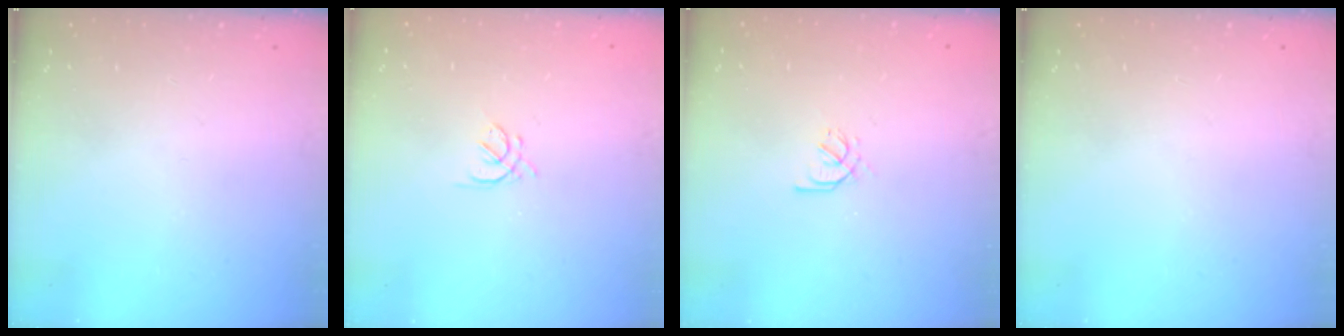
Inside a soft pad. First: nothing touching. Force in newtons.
{"total": 2.8, "press": 2.8, "slide": 0.7}
{"total": 2.1, "press": 2.0, "slide": 0.7}
{"total": 0.0}